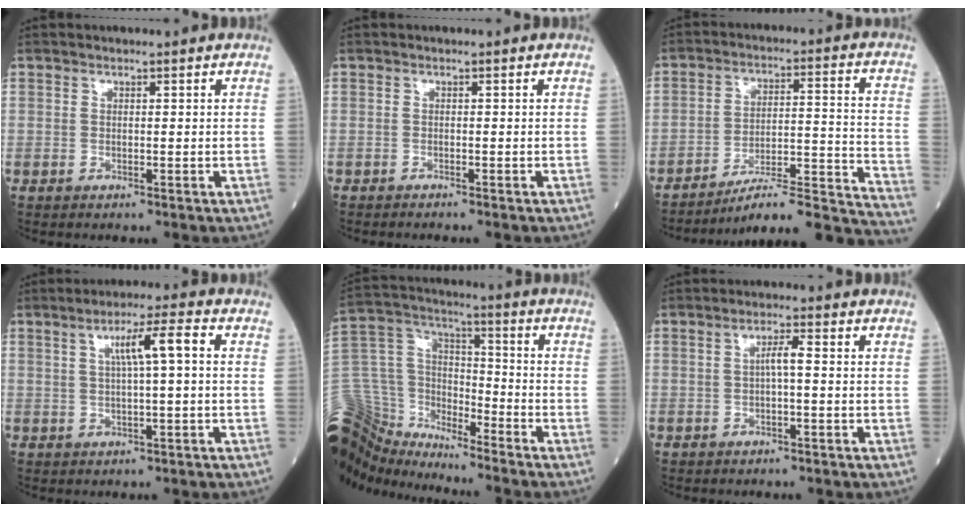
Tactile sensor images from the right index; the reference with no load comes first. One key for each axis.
{"total": 1.5, "fx": -1.4, "fy": -0.1, "fz": 0.6, "tx": -0.009, "ty": 0.001, "tz": -0.017}
{"total": 18.8, "fx": -17.9, "fy": -0.3, "fz": 5.8, "tx": -0.045, "ty": 0.034, "tz": -0.256}
{"total": 5.8, "fx": 1.2, "fy": 0.1, "fz": 5.7, "tx": -0.099, "ty": 0.012, "tz": 0.021}
{"total": 16.9, "fx": -15.9, "fy": 3.3, "fz": 4.8, "tx": -0.114, "ty": 0.034, "tz": -0.298}
{"total": 2.3, "fx": -0.1, "fy": 0.1, "fz": 2.3, "tx": -0.038, "ty": 0.004, "tz": -0.002}